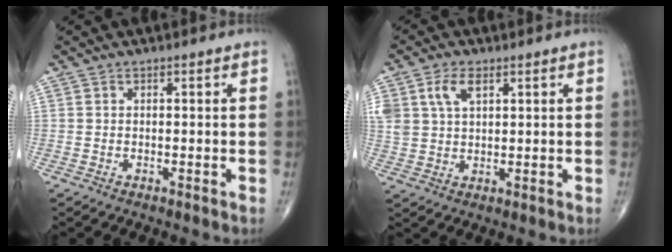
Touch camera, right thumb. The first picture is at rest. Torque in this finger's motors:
{"motor_torque": [0.90, 1.12, 0.53, 0.33, 0.02]}